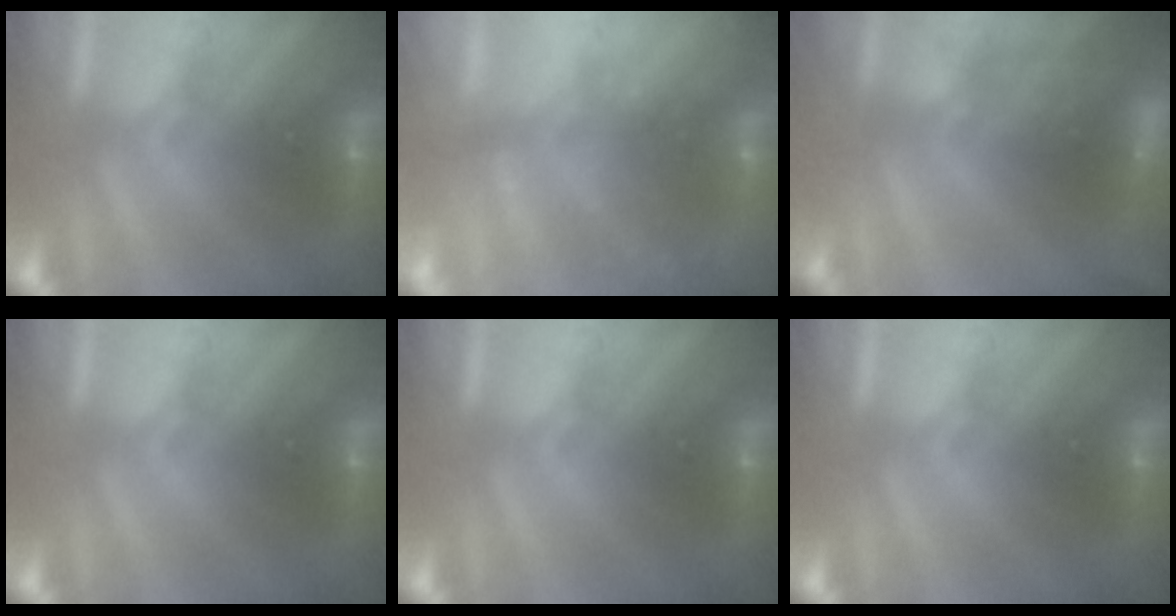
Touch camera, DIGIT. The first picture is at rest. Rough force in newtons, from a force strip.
{"total": 2.5}
{"total": 4.5}
{"total": 0.0}
{"total": 0.0}
{"total": 0.0}